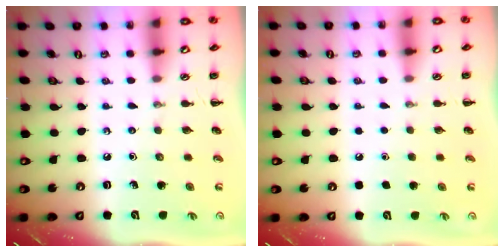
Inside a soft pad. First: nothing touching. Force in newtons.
{"total": 1.6, "press": 1.5, "slide": 0.1}